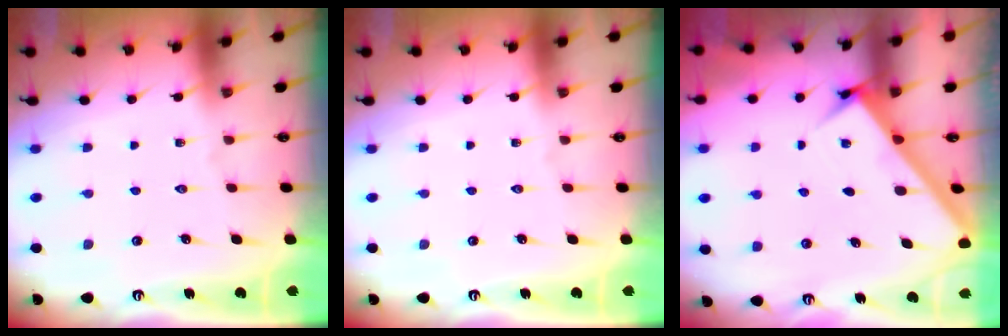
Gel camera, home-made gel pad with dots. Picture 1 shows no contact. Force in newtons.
{"total": 0.0}
{"total": 2.9, "press": 2.8, "slide": 0.2}